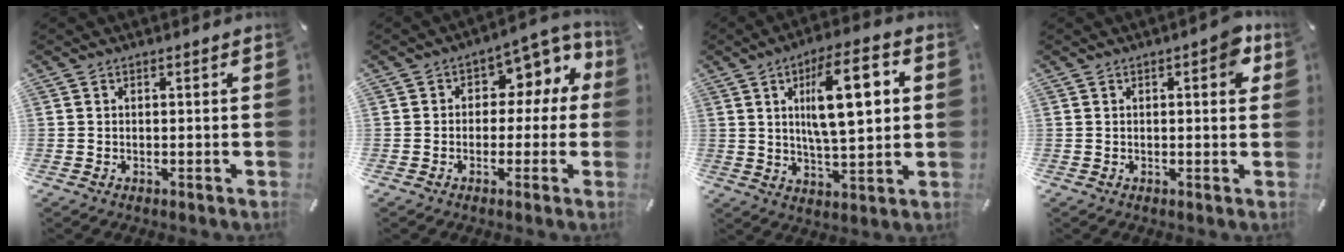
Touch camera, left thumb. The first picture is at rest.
{"total": 7.2, "force": [1.5, 5.8, 4.0], "torque": [-0.042, -0.016, 0.020]}
{"total": 16.2, "force": [4.5, 5.8, 14.4], "torque": [-0.237, -0.006, 0.065]}
{"total": 4.4, "force": [1.3, 1.8, 3.8], "torque": [-0.046, -0.003, 0.014]}